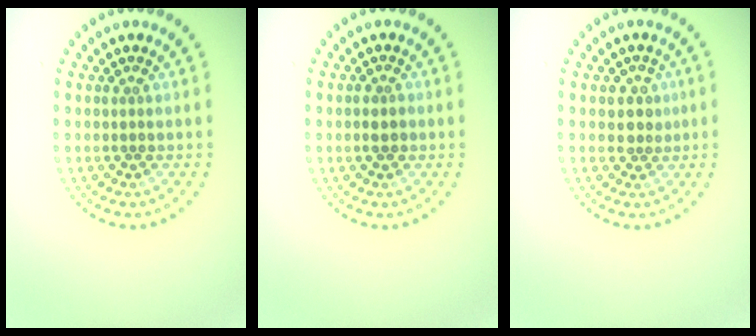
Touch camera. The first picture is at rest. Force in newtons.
{"total": 1.2, "press": 1.2, "slide": 0.3}
{"total": 1.9, "press": 1.7, "slide": 0.9}